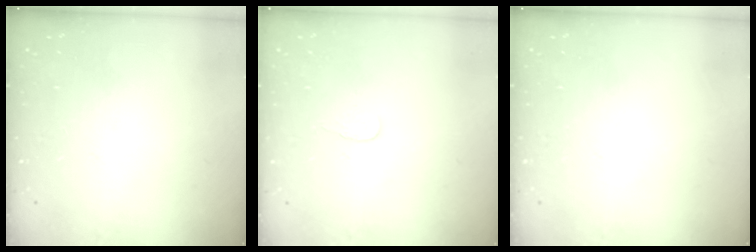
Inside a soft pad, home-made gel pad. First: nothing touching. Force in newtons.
{"total": 3.8, "press": 3.8, "slide": 0.3}
{"total": 0.0}